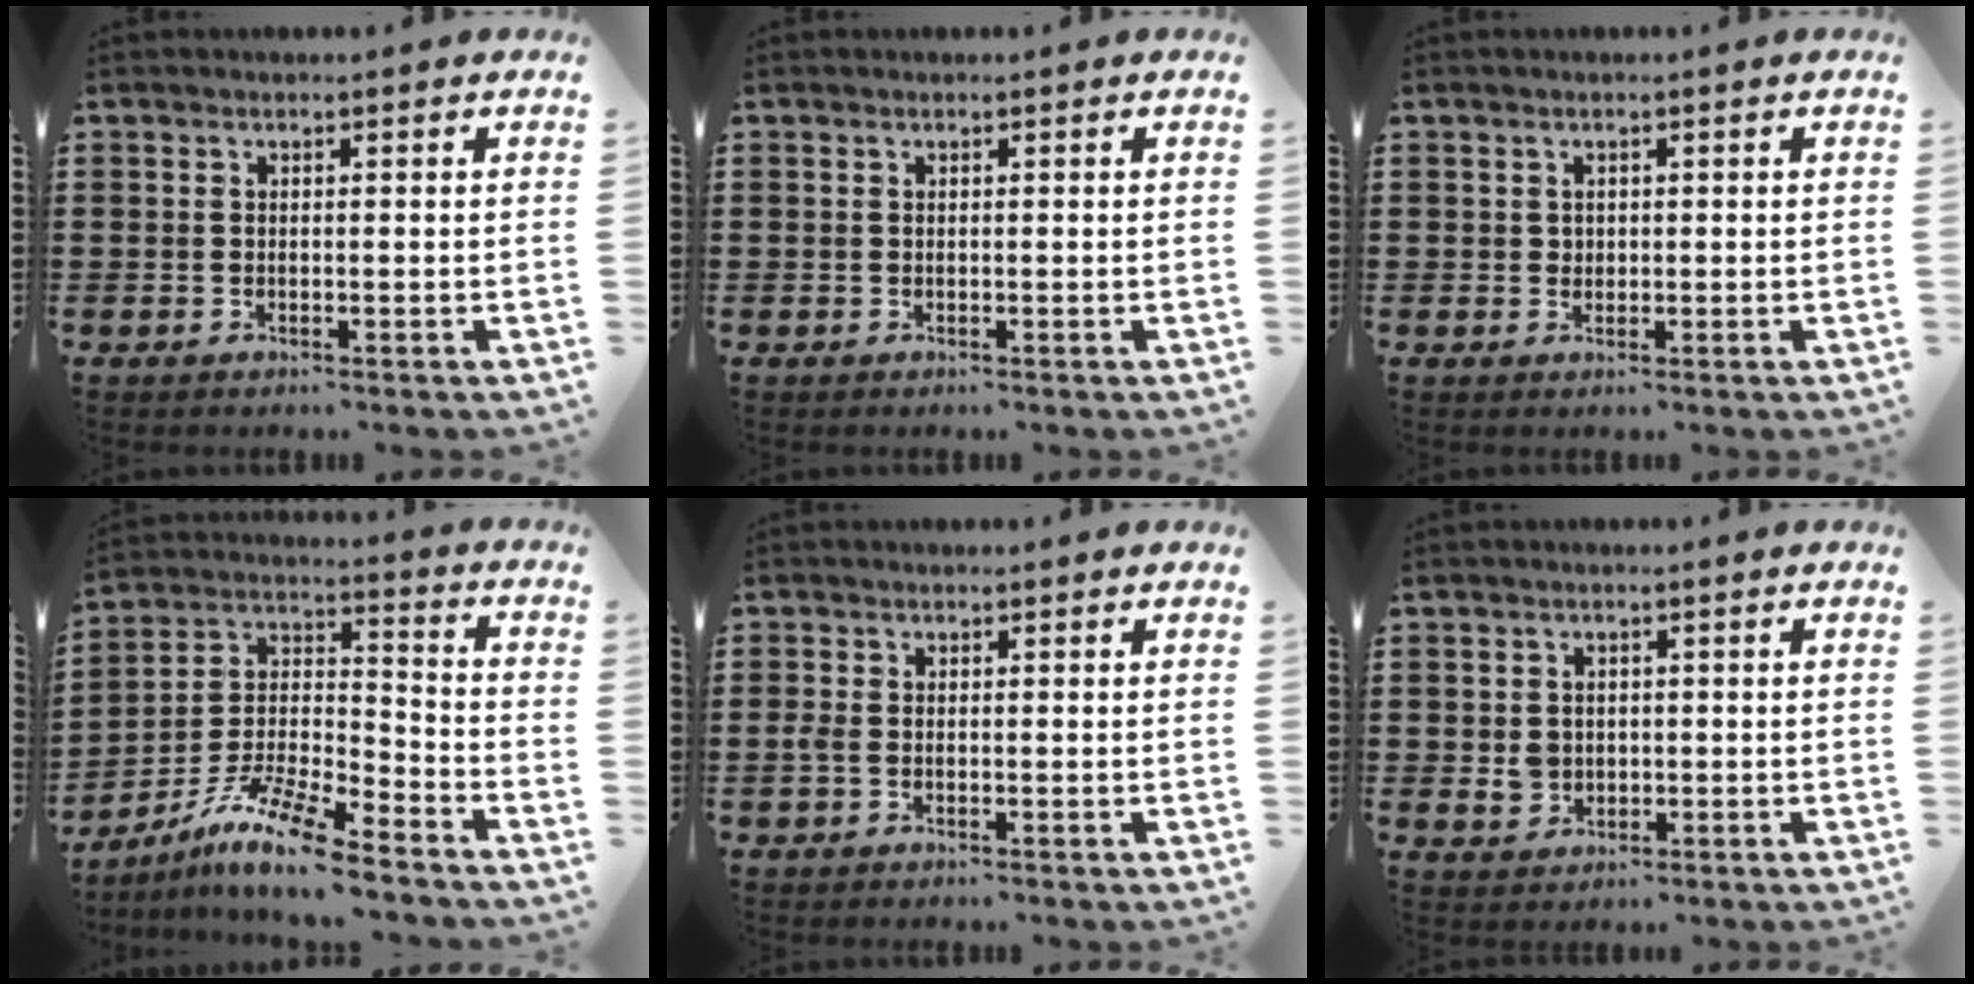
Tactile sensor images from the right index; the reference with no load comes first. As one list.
[{"total": 0.0}, {"total": 0.9, "force": [0.3, 0.9, 0.2], "torque": [-0.007, 0.003, 0.007]}, {"total": 10.6, "force": [-8.8, 1.2, 5.8], "torque": [-0.128, 0.008, -0.179]}, {"total": 1.1, "force": [-0.5, 0.4, 0.9], "torque": [-0.026, -0.005, -0.011]}, {"total": 2.3, "force": [-0.1, 2.0, 1.1], "torque": [-0.028, 0.004, -0.001]}]